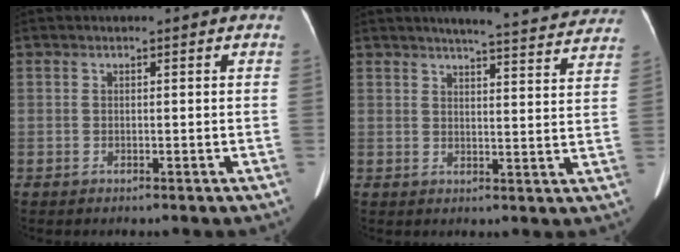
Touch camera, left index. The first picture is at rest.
{"total": 17.2, "force": [16.0, 1.5, 6.1], "torque": [-0.070, -0.030, 0.178]}